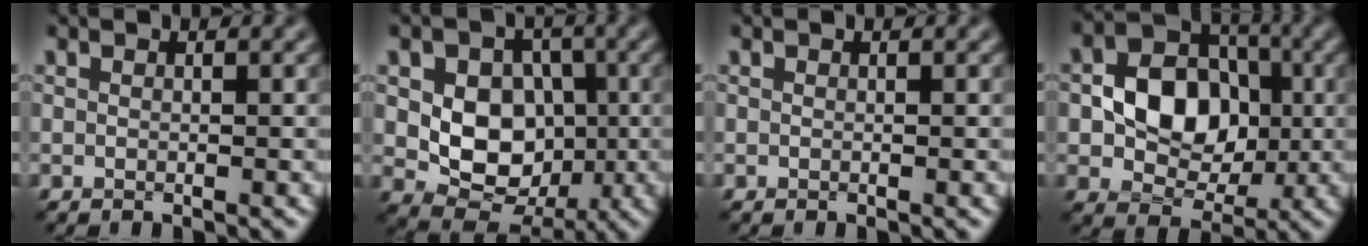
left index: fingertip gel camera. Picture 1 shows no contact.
{"total": 7.7, "force": [-0.2, 5.9, 4.9], "torque": [-0.077, -0.003, -0.010]}
{"total": 0.0}
{"total": 7.1, "force": [-0.3, 5.4, 4.5], "torque": [-0.069, 0.005, -0.015]}